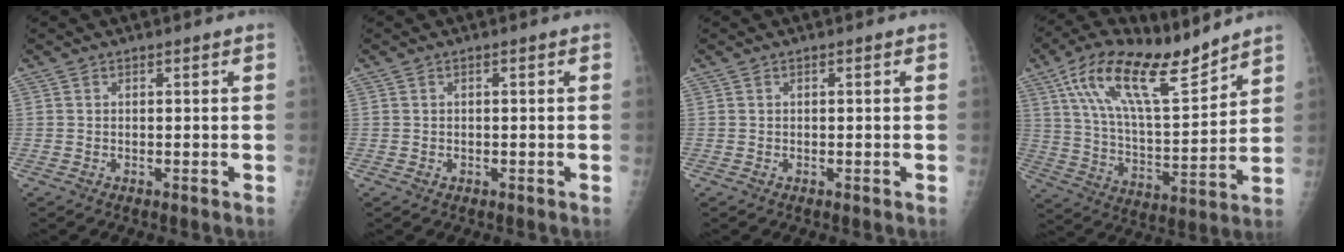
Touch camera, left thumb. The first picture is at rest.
{"total": 0.5, "force": [-0.2, 0.5, 0.1], "torque": [0.004, 0.001, -0.003]}
{"total": 0.0}
{"total": 18.2, "force": [12.3, 5.7, 12.2], "torque": [-0.187, -0.056, 0.224]}